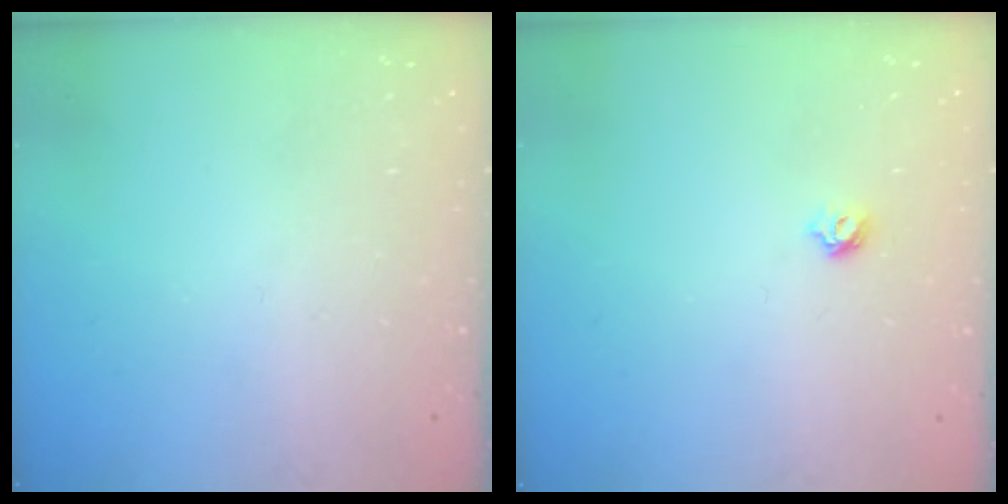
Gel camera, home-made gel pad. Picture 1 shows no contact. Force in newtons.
{"total": 4.8, "press": 4.8, "slide": 0.8}